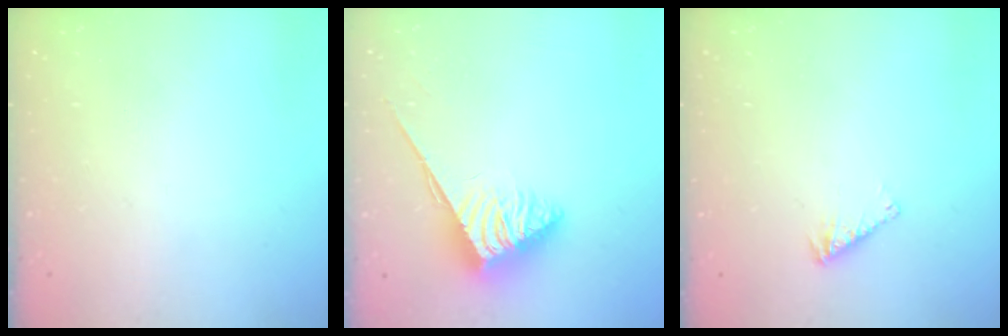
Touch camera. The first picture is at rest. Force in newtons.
{"total": 3.8, "press": 3.7, "slide": 0.6}
{"total": 2.5, "press": 2.5, "slide": 0.5}